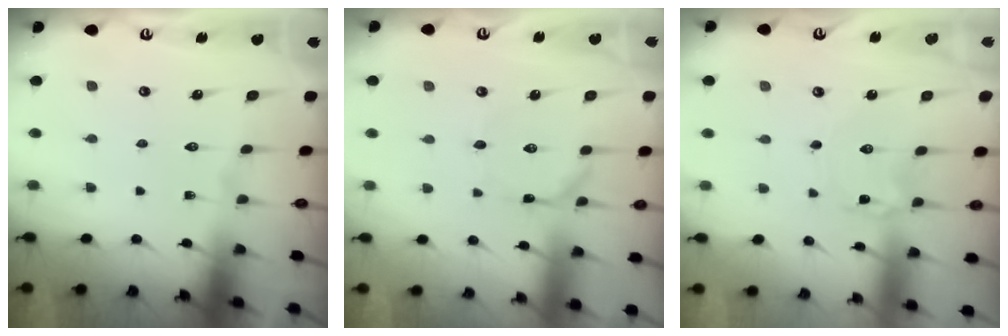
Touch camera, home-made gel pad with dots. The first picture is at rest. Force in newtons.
{"total": 1.6, "press": 1.6, "slide": 0.1}
{"total": 0.9, "press": 0.9, "slide": 0.1}